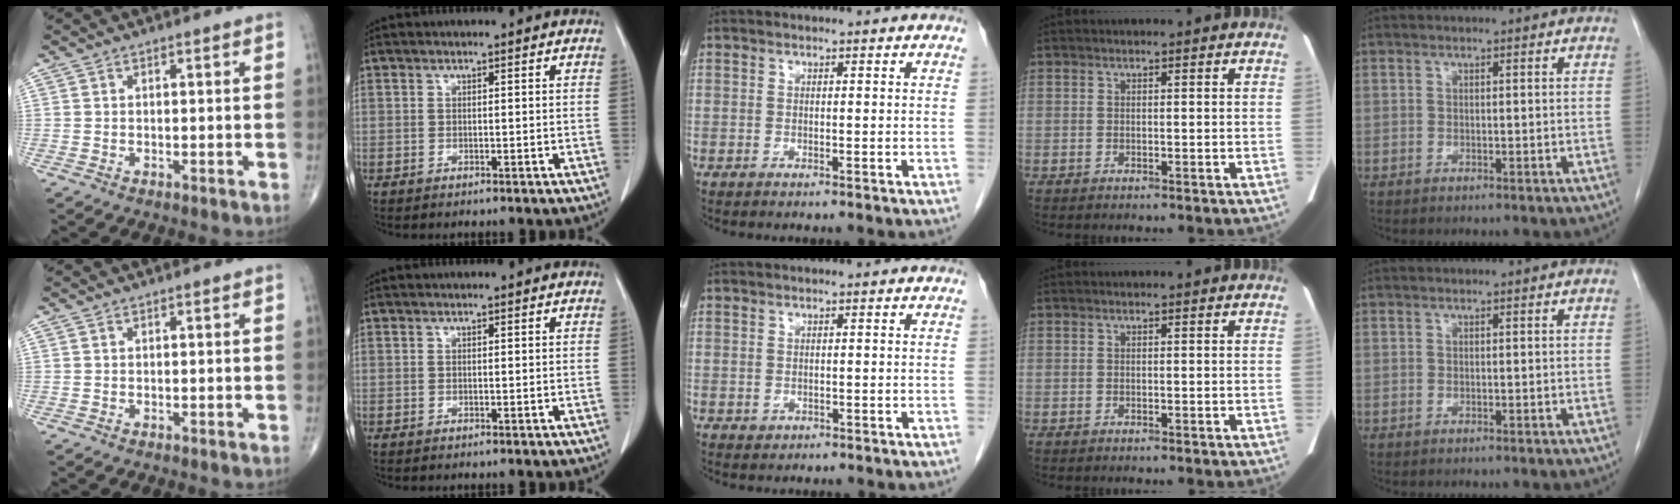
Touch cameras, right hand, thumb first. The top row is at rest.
{"middle": {"total": 0.6, "force": [-0.2, 0.6, 0.2], "torque": [-0.007, -0.001, 0.002]}}